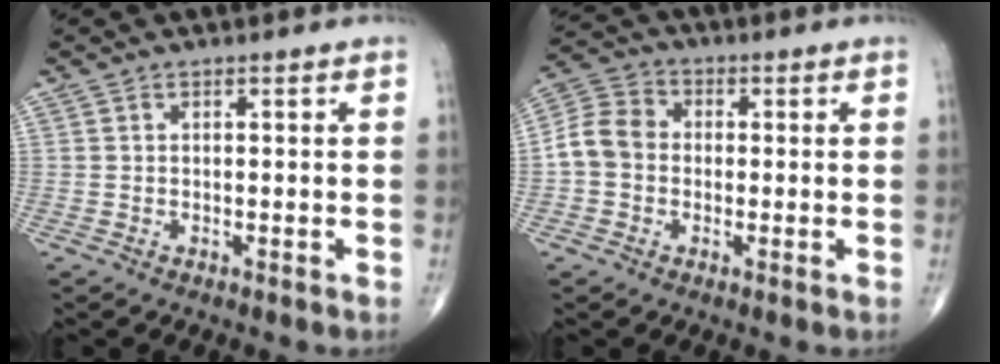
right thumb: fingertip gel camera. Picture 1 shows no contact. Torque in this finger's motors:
{"motor_torque": [-0.15, 0.25, 0.15, -0.07, 0.04]}